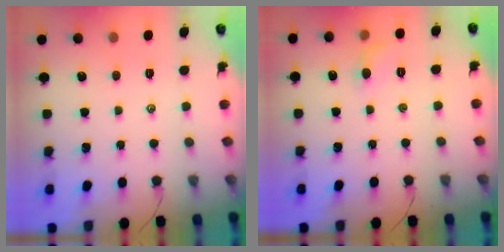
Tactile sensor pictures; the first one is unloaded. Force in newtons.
{"total": 4.7, "press": 4.4, "slide": 1.5}